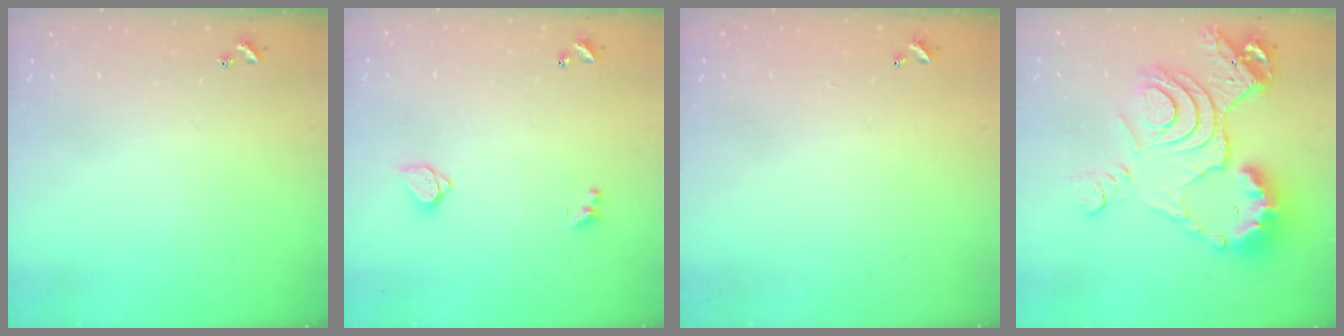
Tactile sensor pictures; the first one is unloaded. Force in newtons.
{"total": 1.6, "press": 1.5, "slide": 0.3}
{"total": 2.8, "press": 2.8, "slide": 0.1}
{"total": 20.1, "press": 20.0, "slide": 2.4}